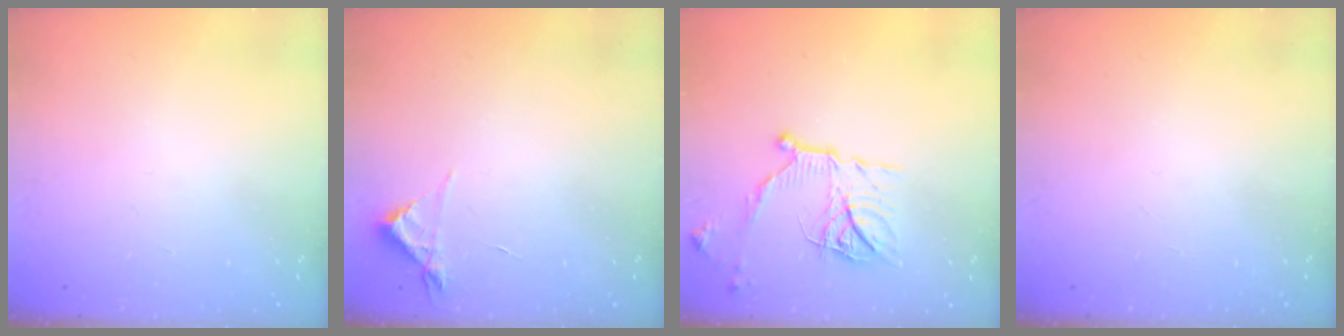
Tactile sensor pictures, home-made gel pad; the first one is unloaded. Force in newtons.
{"total": 3.0, "press": 3.0, "slide": 0.3}
{"total": 14.7, "press": 14.7, "slide": 0.2}
{"total": 0.0}